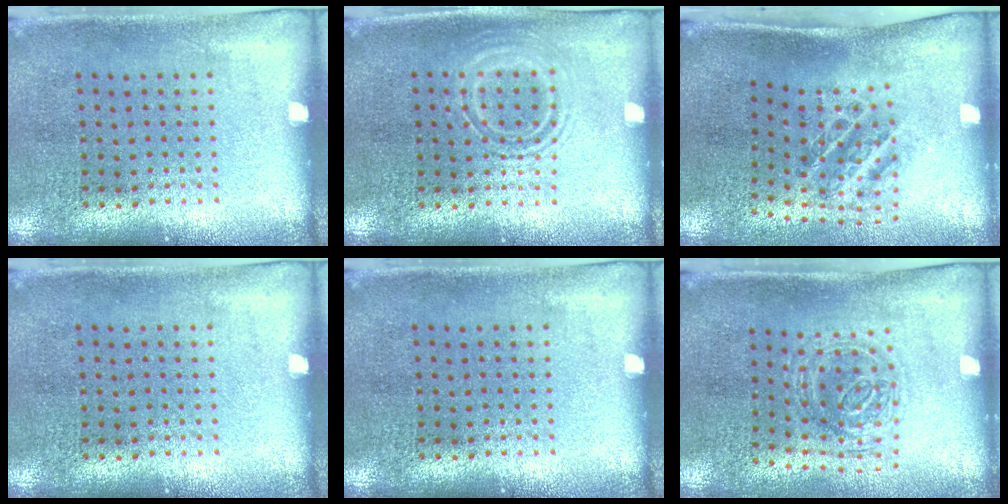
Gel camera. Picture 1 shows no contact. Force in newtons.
{"total": 1.1, "press": 1.1, "slide": 0.3}
{"total": 1.3, "press": 1.1, "slide": 0.7}
{"total": 0.0}
{"total": 0.0}
{"total": 1.1, "press": 1.0, "slide": 0.3}